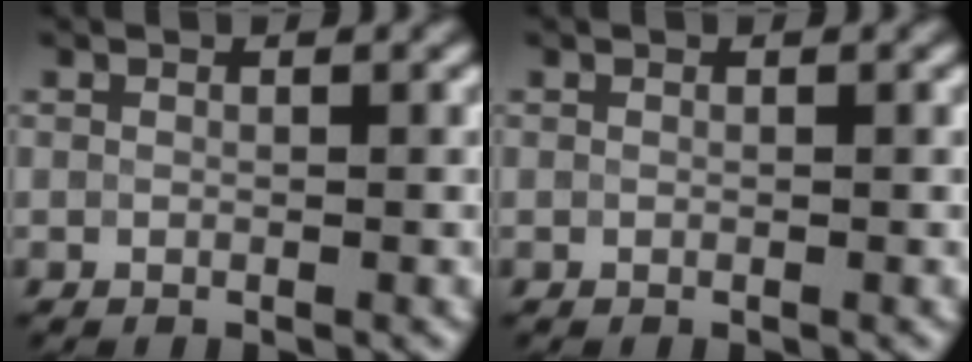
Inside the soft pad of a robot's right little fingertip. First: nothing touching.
{"total": 0.0}